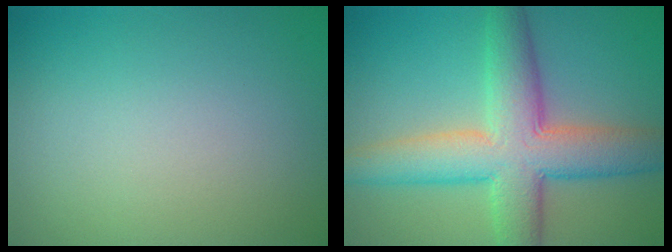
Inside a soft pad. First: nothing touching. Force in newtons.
{"total": 8.6, "press": 8.6, "slide": 0.2}